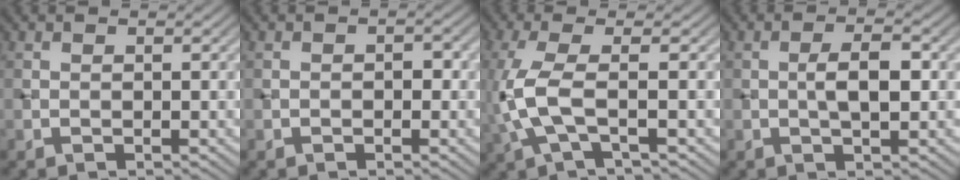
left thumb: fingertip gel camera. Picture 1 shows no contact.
{"total": 1.3, "force": [-0.3, 0.9, 0.9], "torque": [-0.011, -0.001, -0.008]}
{"total": 6.4, "force": [-0.7, 1.8, 6.1], "torque": [-0.153, 0.004, -0.021]}
{"total": 3.6, "force": [-0.1, 1.3, 3.4], "torque": [-0.060, 0.005, -0.003]}